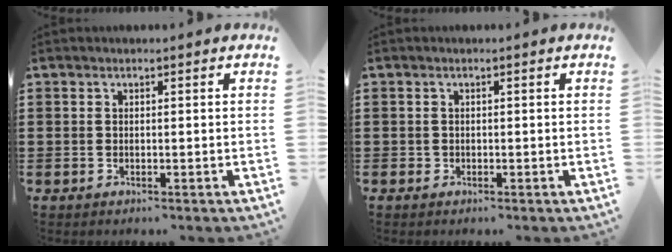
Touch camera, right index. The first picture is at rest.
{"total": 0.5, "force": [-0.1, 0.5, 0.1], "torque": [-0.002, 0.004, -0.003]}